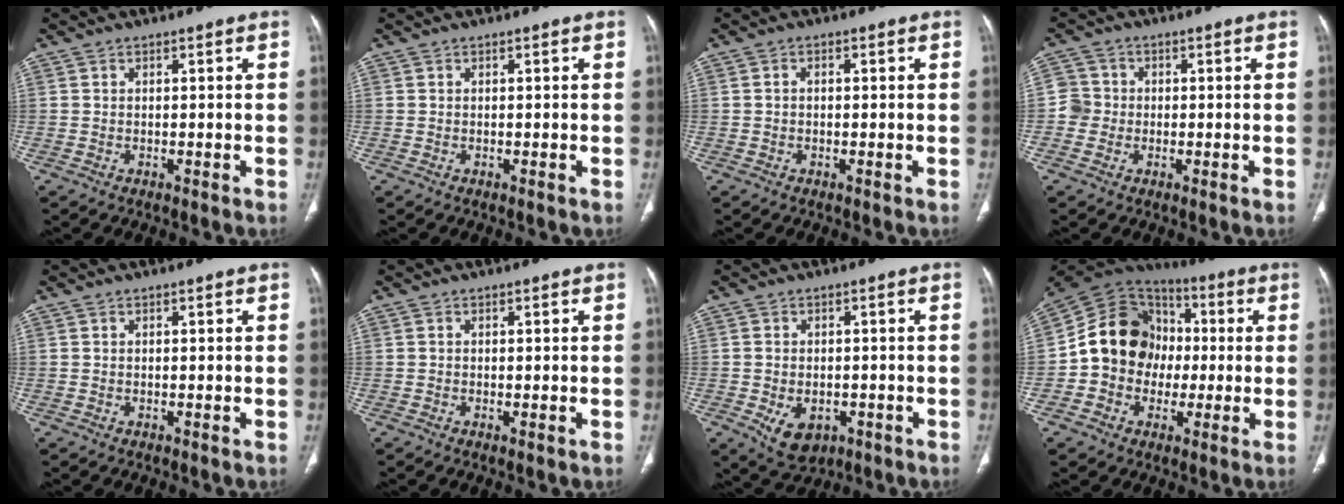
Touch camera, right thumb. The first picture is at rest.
{"total": 0.0}
{"total": 0.9, "force": [-0.1, 0.7, 0.6], "torque": [-0.009, 0.006, -0.003]}
{"total": 3.8, "force": [-0.5, 3.7, 0.5], "torque": [0.014, 0.010, -0.020]}
{"total": 0.0}
{"total": 0.6, "force": [-0.1, 0.2, 0.5], "torque": [-0.013, -0.003, -0.003]}
{"total": 6.8, "force": [-2.4, 4.7, 4.2], "torque": [-0.060, 0.007, -0.024]}
{"total": 16.2, "force": [-0.8, 13.9, 8.2], "torque": [-0.112, 0.034, -0.023]}